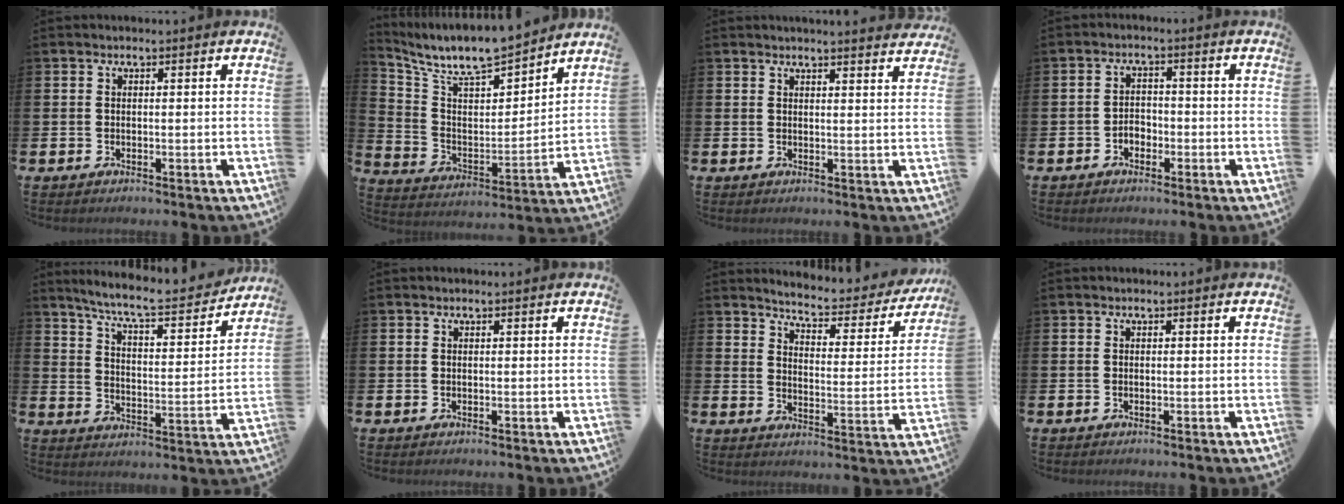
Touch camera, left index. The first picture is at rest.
{"total": 7.9, "force": [7.5, 1.3, 2.1], "torque": [-0.086, -0.062, 0.129]}
{"total": 2.6, "force": [2.6, -0.2, -0.1], "torque": [0.005, -0.018, 0.046]}
{"total": 2.3, "force": [-1.2, 1.6, 0.9], "torque": [-0.021, 0.005, -0.028]}
{"total": 8.1, "force": [7.3, 0.9, 3.2], "torque": [-0.088, -0.051, 0.123]}
{"total": 0.0}
{"total": 4.7, "force": [4.5, 0.7, 1.0], "torque": [-0.043, -0.040, 0.070]}
{"total": 0.0}